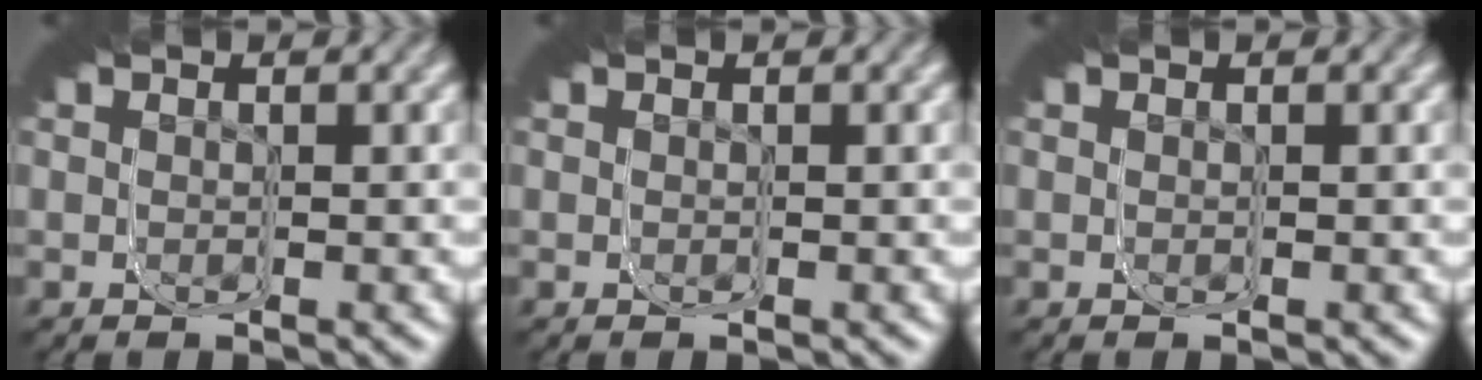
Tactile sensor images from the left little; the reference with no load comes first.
{"total": 0.0}
{"total": 0.0}